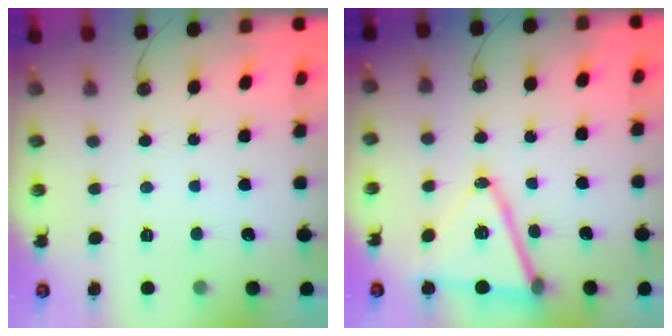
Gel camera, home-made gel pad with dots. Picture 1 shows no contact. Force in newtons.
{"total": 14.5, "press": 14.0, "slide": 3.8}